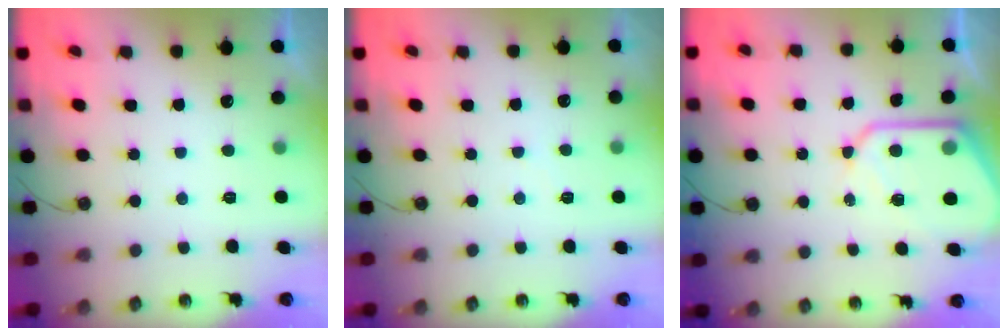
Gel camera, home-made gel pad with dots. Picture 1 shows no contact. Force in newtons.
{"total": 2.3, "press": 2.3, "slide": 0.3}
{"total": 12.3, "press": 12.2, "slide": 1.2}